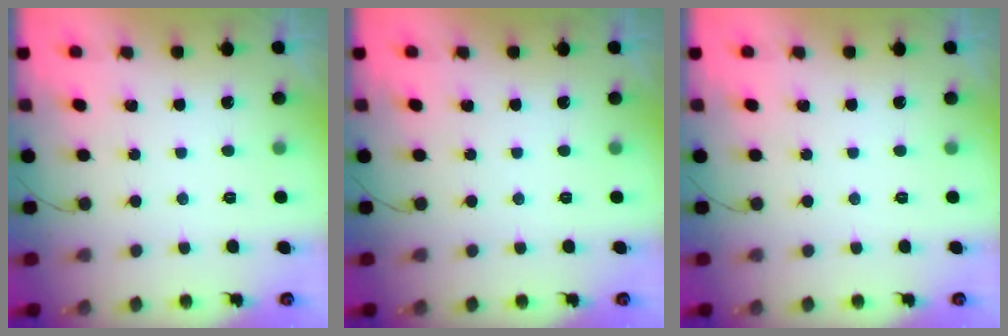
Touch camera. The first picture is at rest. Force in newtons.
{"total": 0.0}
{"total": 0.0}